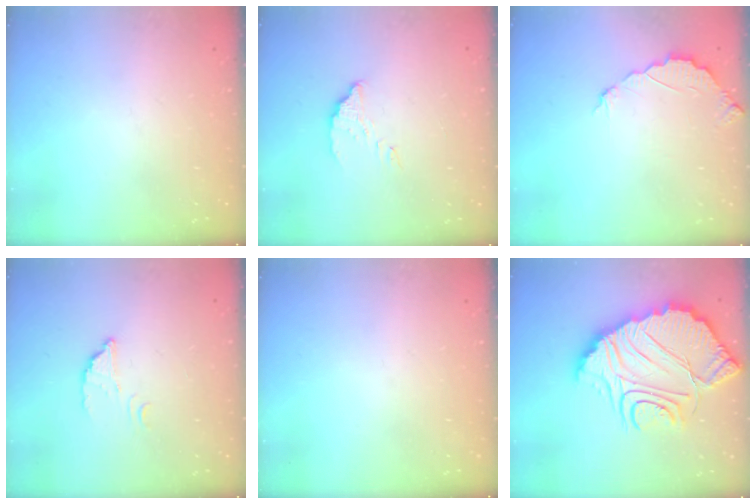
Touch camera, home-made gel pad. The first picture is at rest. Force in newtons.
{"total": 3.1, "press": 3.1, "slide": 0.1}
{"total": 3.2, "press": 3.2, "slide": 0.3}
{"total": 2.5, "press": 2.5, "slide": 0.2}
{"total": 0.0}
{"total": 22.6, "press": 22.5, "slide": 1.9}